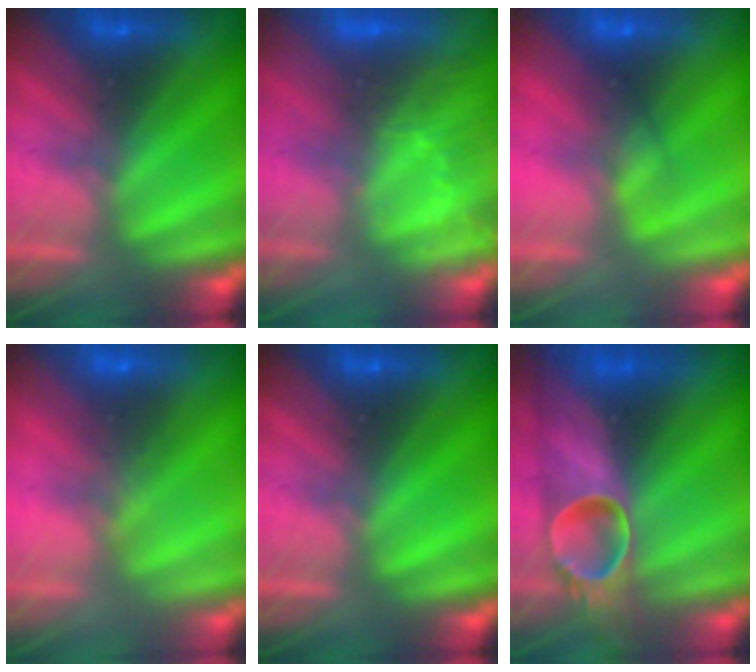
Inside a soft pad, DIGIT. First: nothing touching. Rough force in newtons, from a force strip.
{"total": 3.3}
{"total": 3.0}
{"total": 4.6}
{"total": 0.0}
{"total": 6.9}